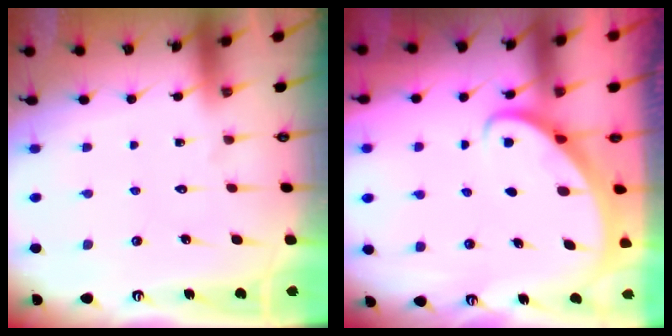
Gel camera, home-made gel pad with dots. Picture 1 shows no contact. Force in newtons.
{"total": 2.5, "press": 2.5, "slide": 0.2}